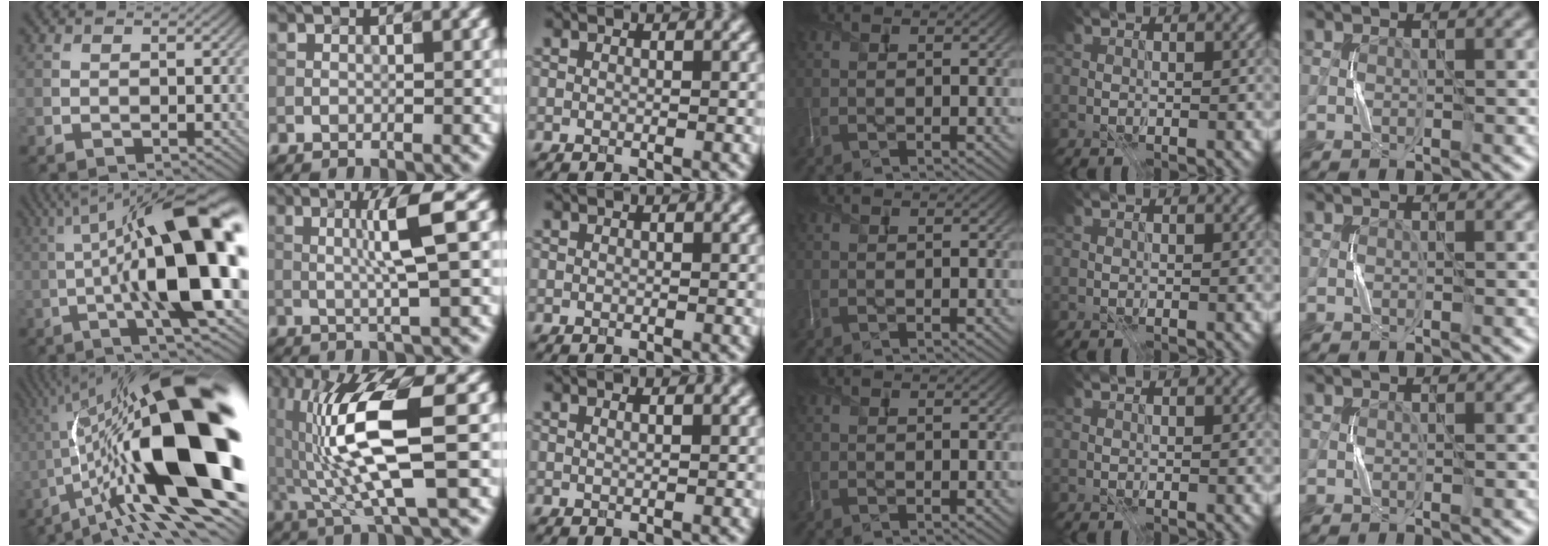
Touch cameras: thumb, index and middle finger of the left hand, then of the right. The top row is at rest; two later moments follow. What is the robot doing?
{"motion": "press", "object": "grip strengthener"}